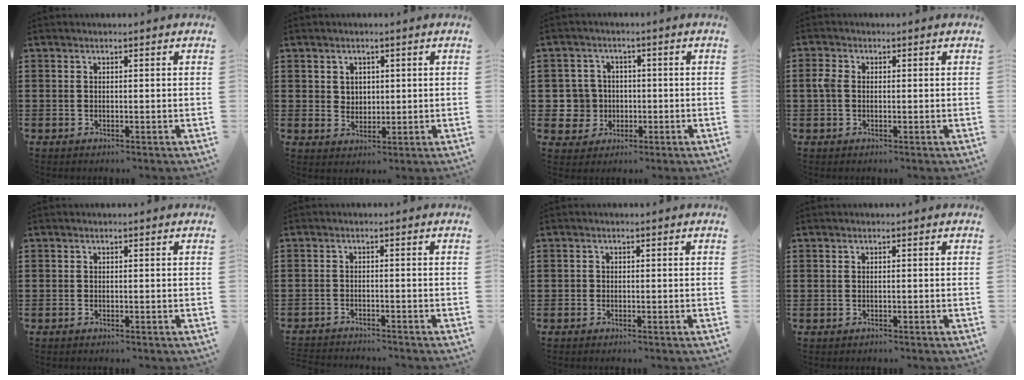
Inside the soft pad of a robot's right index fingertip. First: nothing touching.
{"total": 2.5, "force": [1.3, 2.1, 0.4], "torque": [-0.016, 0.010, 0.023]}
{"total": 5.6, "force": [-0.4, 5.5, 1.1], "torque": [-0.056, 0.012, -0.011]}
{"total": 2.4, "force": [0.0, 1.7, 1.7], "torque": [-0.051, 0.001, -0.005]}
{"total": 0.0}
{"total": 1.7, "force": [-1.7, 0.0, -0.2], "torque": [-0.001, 0.003, -0.037]}
{"total": 0.7, "force": [-0.3, 0.6, 0.1], "torque": [-0.001, 0.004, -0.008]}
{"total": 0.0}